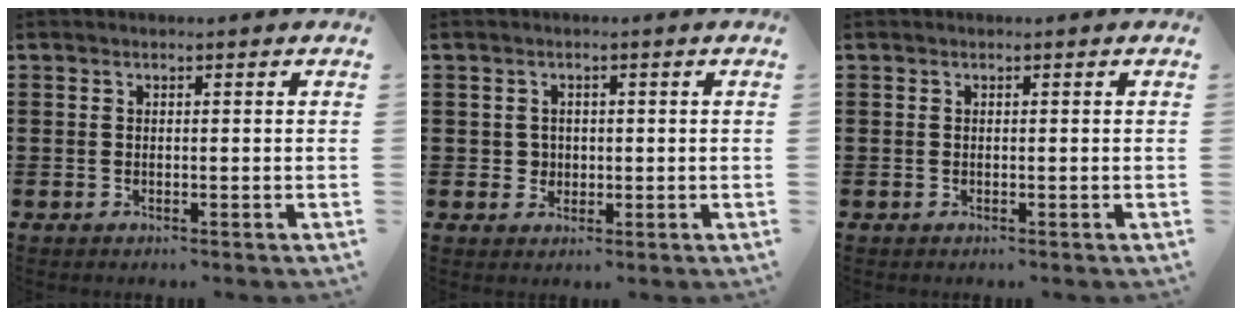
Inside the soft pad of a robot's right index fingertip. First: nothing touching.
{"total": 1.9, "force": [0.0, 1.8, 0.5], "torque": [-0.018, 0.009, -0.002]}
{"total": 0.0}